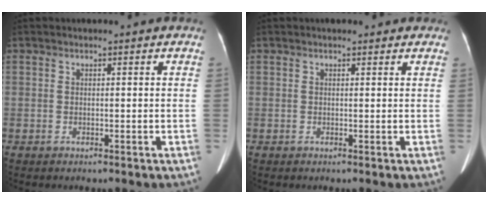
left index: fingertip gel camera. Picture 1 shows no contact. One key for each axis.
{"total": 3.1, "fx": 2.4, "fy": 1.3, "fz": 1.4, "tx": -0.008, "ty": 0.021, "tz": 0.025}